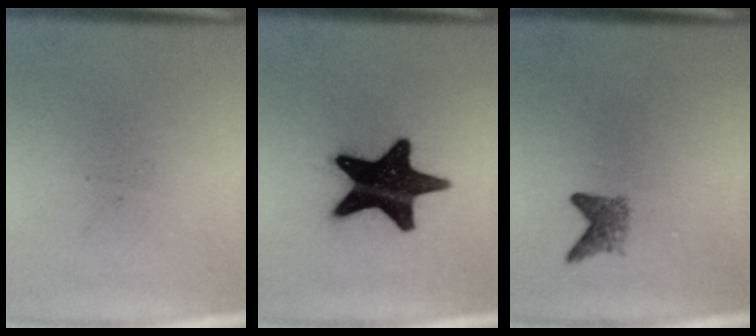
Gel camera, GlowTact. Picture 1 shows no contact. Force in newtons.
{"total": 19.5}
{"total": 2.2}